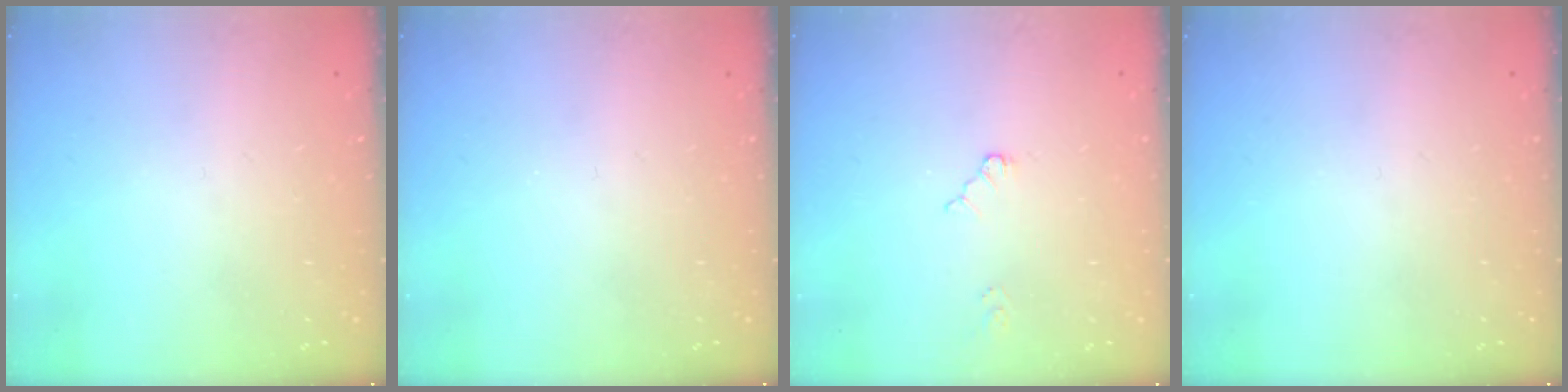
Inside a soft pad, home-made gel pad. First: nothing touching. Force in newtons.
{"total": 0.0}
{"total": 2.6, "press": 2.6, "slide": 0.4}
{"total": 0.0}